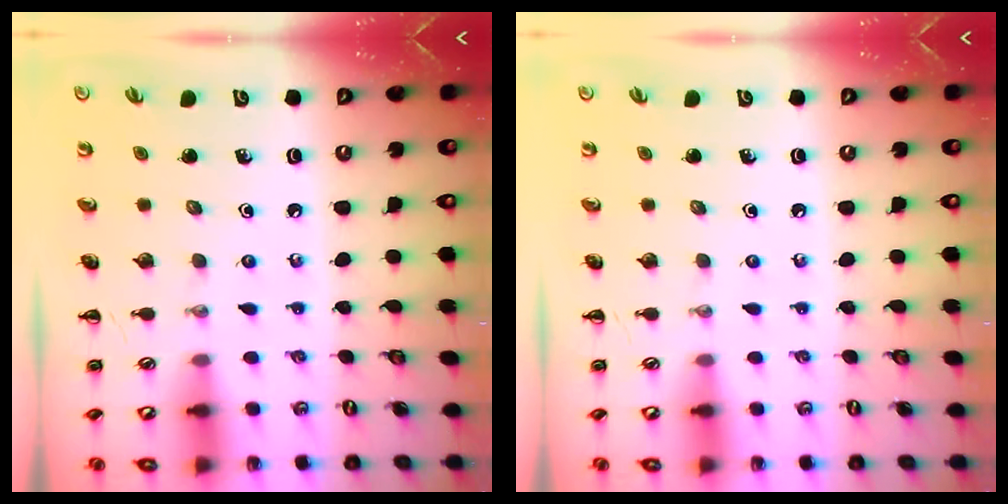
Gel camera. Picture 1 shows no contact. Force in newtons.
{"total": 0.0}